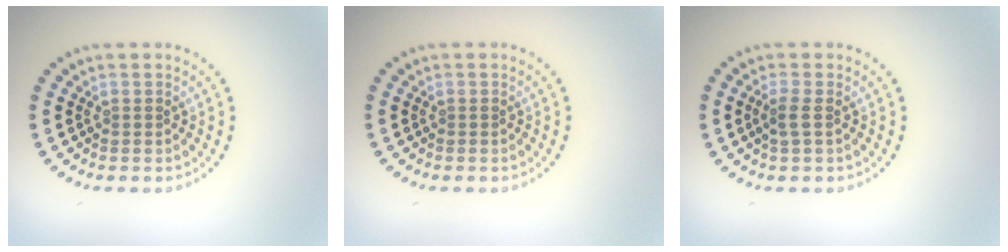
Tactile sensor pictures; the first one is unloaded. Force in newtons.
{"total": 0.0}
{"total": 1.5, "press": 1.2, "slide": 0.8}